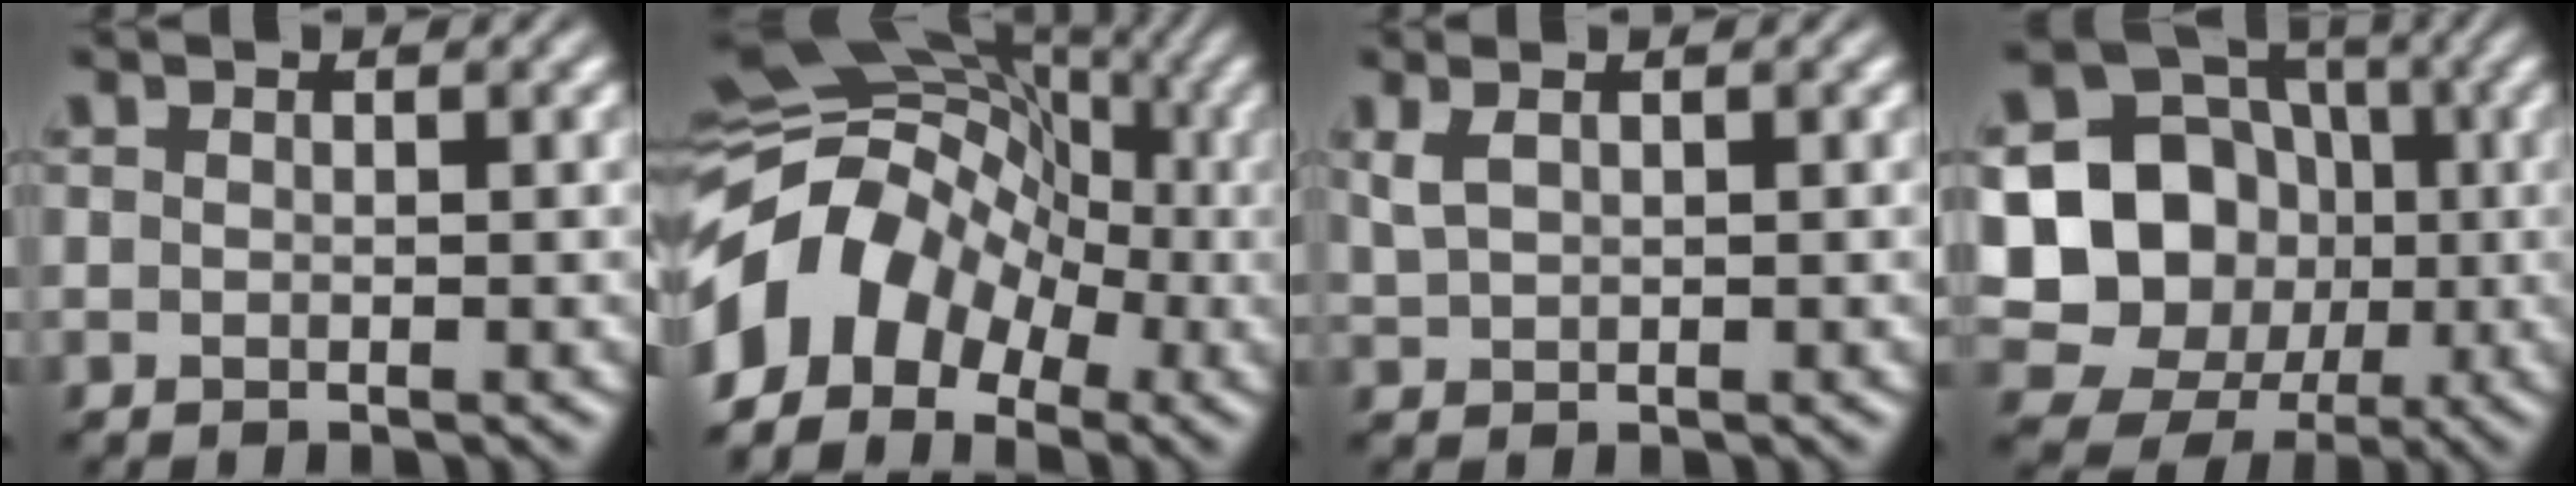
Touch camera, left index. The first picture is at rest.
{"total": 10.0, "force": [-3.7, 7.3, 5.7], "torque": [-0.107, 0.020, -0.090]}
{"total": 1.5, "force": [1.1, 0.7, 0.8], "torque": [-0.023, 0.007, 0.026]}
{"total": 12.9, "force": [0.1, 11.8, 5.2], "torque": [-0.104, 0.006, -0.015]}